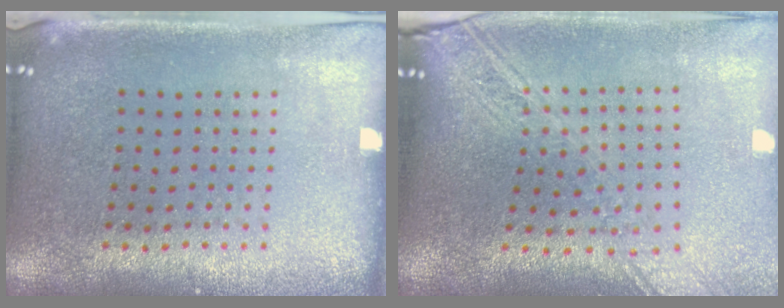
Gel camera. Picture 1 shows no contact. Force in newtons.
{"total": 2.5, "press": 2.1, "slide": 1.4}